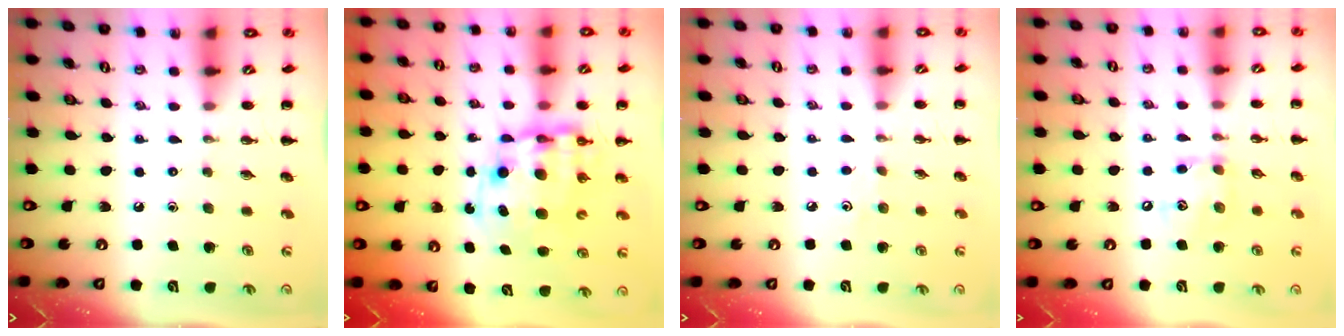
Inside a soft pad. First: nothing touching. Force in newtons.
{"total": 12.0, "press": 11.7, "slide": 2.9}
{"total": 2.8, "press": 2.7, "slide": 0.8}
{"total": 8.6, "press": 8.5, "slide": 1.1}